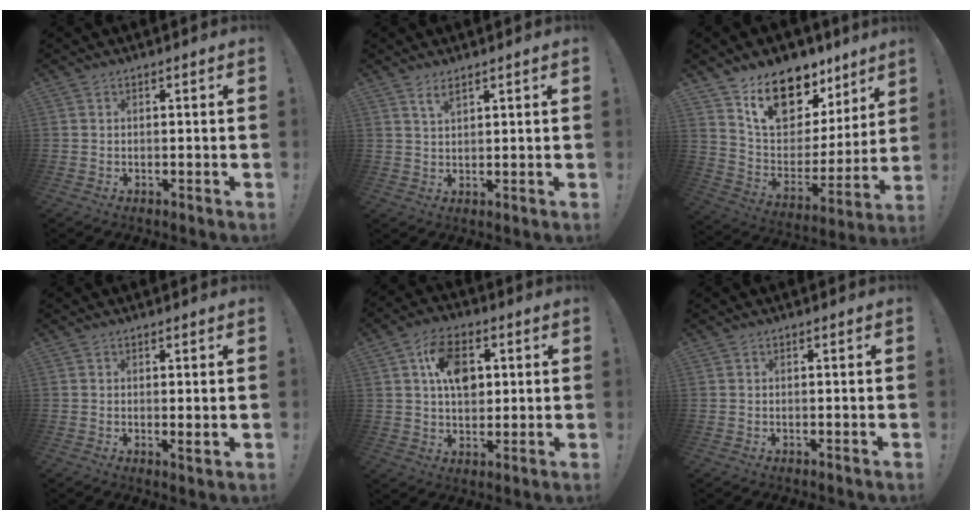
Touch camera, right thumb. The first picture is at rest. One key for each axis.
{"total": 2.8, "fx": 1.9, "fy": 0.9, "fz": 1.8, "tx": -0.032, "ty": -0.008, "tz": 0.033}
{"total": 15.9, "fx": 11.8, "fy": 8.8, "fz": 6.2, "tx": -0.100, "ty": -0.087, "tz": 0.215}
{"total": 2.0, "fx": 0.6, "fy": -0.2, "fz": 1.9, "tx": -0.027, "ty": -0.007, "tz": 0.008}
{"total": 12.0, "fx": 3.3, "fy": 8.2, "fz": 8.2, "tx": -0.113, "ty": 0.005, "tz": 0.060}
{"total": 0.0}